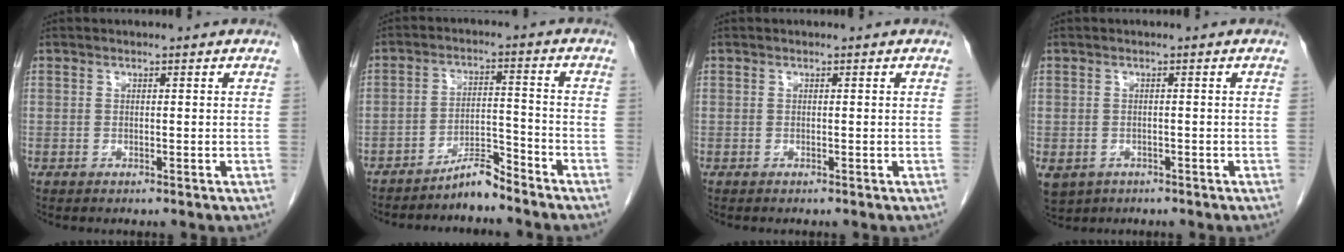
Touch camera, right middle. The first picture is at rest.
{"total": 4.8, "force": [-4.5, 0.5, 1.7], "torque": [-0.022, -0.002, -0.084]}
{"total": 0.0}
{"total": 9.4, "force": [-4.8, 7.2, 3.7], "torque": [-0.110, -0.012, -0.060]}